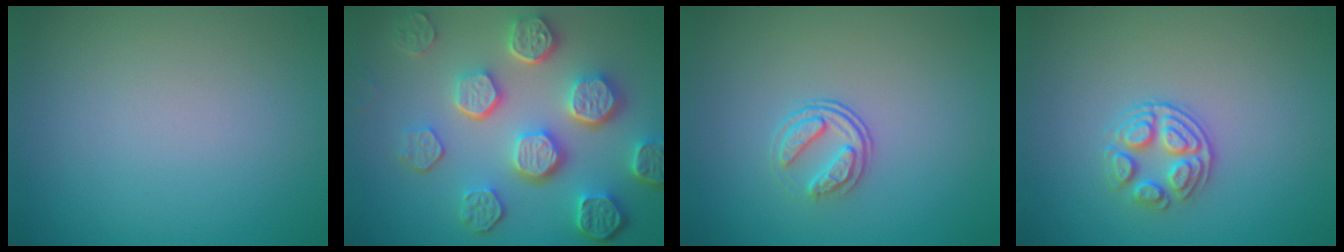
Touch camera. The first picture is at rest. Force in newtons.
{"total": 8.3, "press": 6.2, "slide": 5.5}
{"total": 2.3, "press": 1.7, "slide": 1.6}
{"total": 2.9, "press": 2.6, "slide": 1.3}